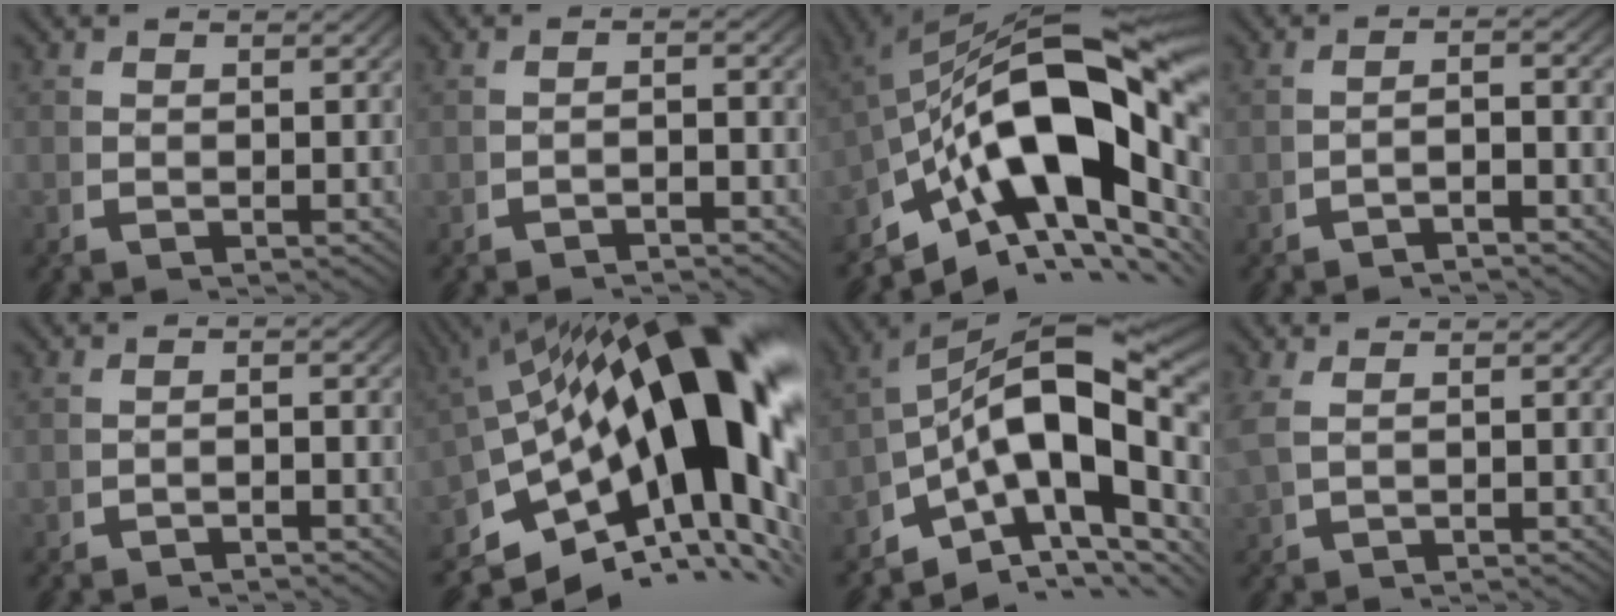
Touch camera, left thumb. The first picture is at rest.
{"total": 1.6, "force": [-1.5, 0.0, 0.5], "torque": [-0.010, -0.002, -0.023]}
{"total": 23.3, "force": [-0.5, 12.4, 19.8], "torque": [-0.299, -0.020, 0.003]}
{"total": 2.2, "force": [-1.9, 0.2, 1.0], "torque": [-0.018, -0.005, -0.028]}
{"total": 1.3, "force": [-1.2, 0.0, 0.4], "torque": [-0.008, -0.001, -0.019]}
{"total": 25.7, "force": [0.9, 13.5, 21.8], "torque": [-0.336, -0.028, 0.026]}
{"total": 18.2, "force": [-1.3, 10.8, 14.6], "torque": [-0.225, -0.035, -0.012]}
{"total": 1.5, "force": [0.8, 0.2, 1.2], "torque": [-0.038, 0.000, 0.027]}